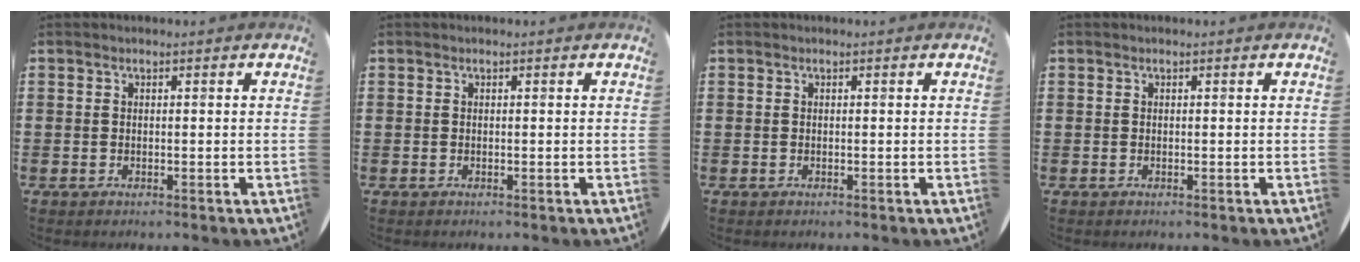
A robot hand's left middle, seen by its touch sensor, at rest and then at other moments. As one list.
[{"total": 0.0}, {"total": 0.0}, {"total": 0.0}]